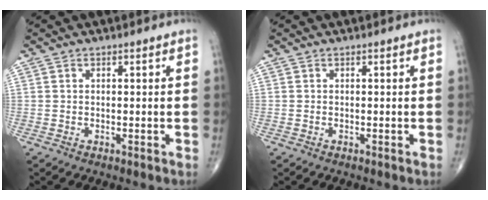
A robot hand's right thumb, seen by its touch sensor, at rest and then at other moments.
{"total": 0.0}